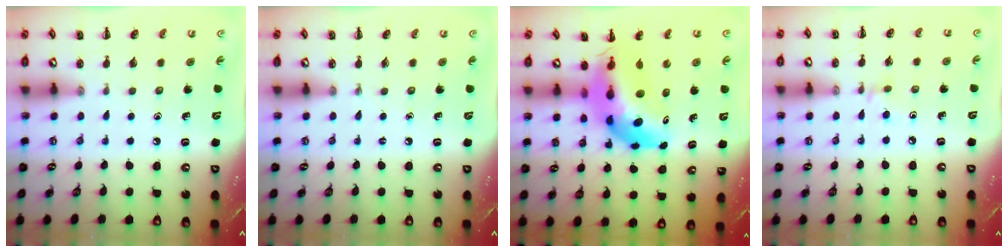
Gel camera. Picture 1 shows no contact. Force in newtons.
{"total": 0.0}
{"total": 13.4, "press": 12.9, "slide": 3.8}
{"total": 2.9, "press": 2.7, "slide": 1.2}